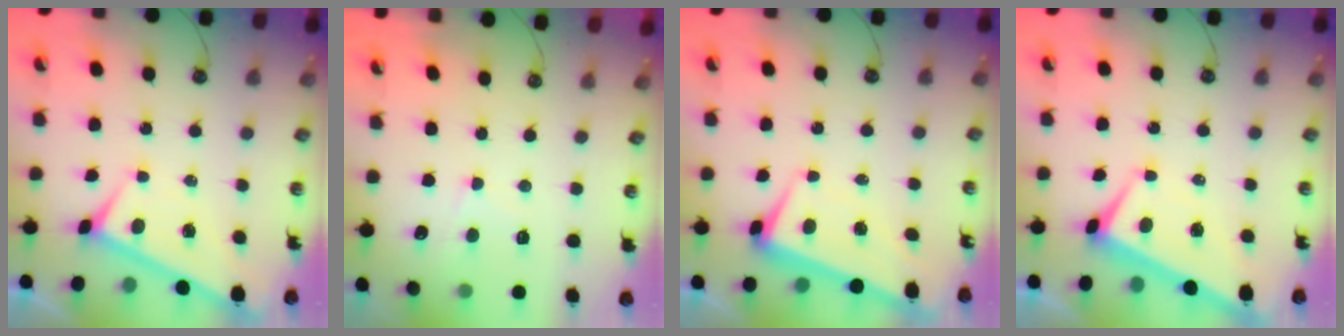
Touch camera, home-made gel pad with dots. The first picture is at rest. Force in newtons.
{"total": 2.4, "press": 2.3, "slide": 0.7}
{"total": 2.1, "press": 1.3, "slide": 1.6}
{"total": 2.3, "press": 2.2, "slide": 0.5}